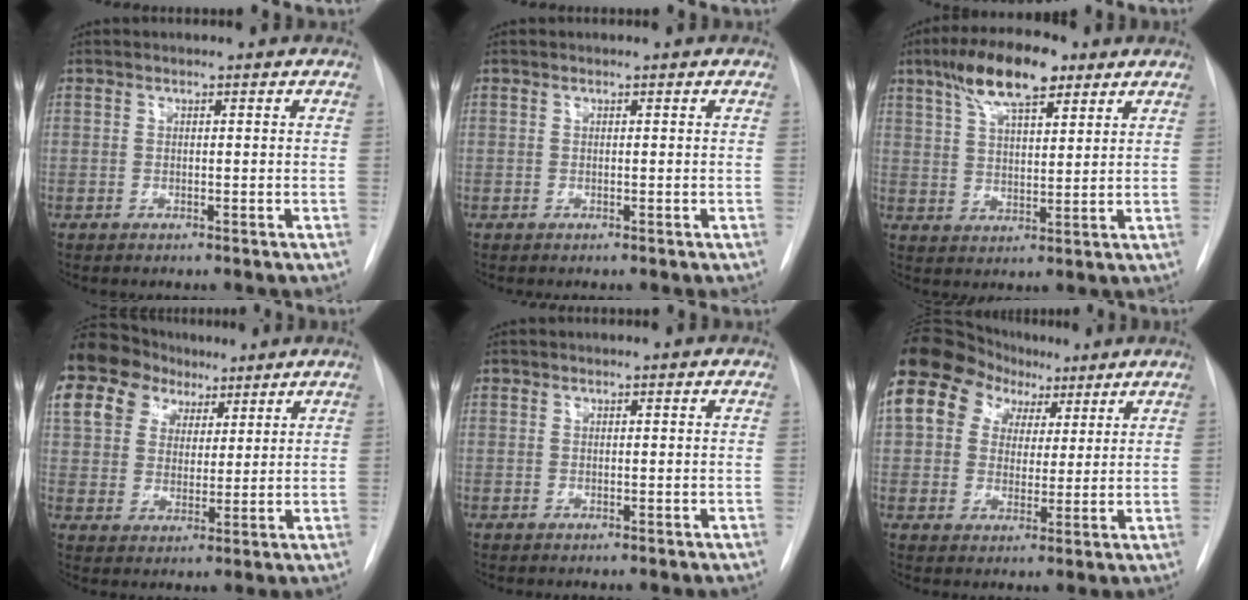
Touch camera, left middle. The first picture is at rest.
{"total": 0.0}
{"total": 11.1, "force": [6.9, 3.4, 8.1], "torque": [-0.152, 0.017, 0.121]}
{"total": 26.8, "force": [14.8, 19.2, 11.5], "torque": [-0.351, 0.105, 0.280]}
{"total": 0.0}
{"total": 20.0, "force": [9.6, 15.3, 8.7], "torque": [-0.227, 0.099, 0.181]}